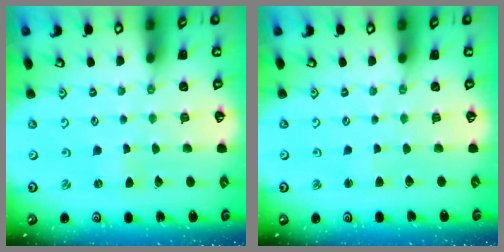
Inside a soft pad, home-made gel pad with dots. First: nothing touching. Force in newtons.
{"total": 1.3, "press": 1.3, "slide": 0.2}